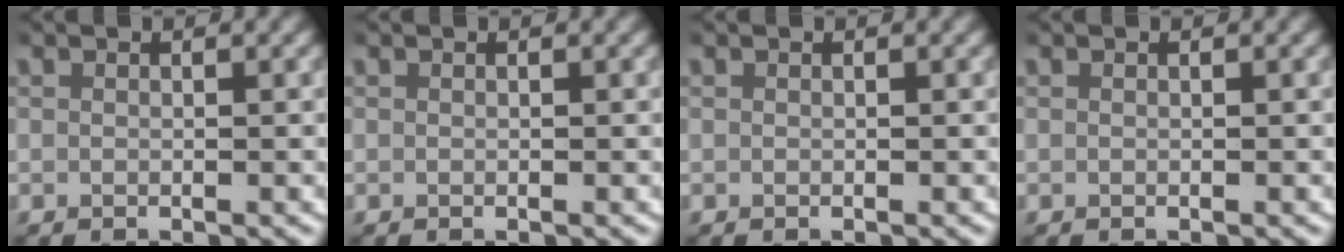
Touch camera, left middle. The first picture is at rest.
{"total": 0.0}
{"total": 0.0}
{"total": 0.0}